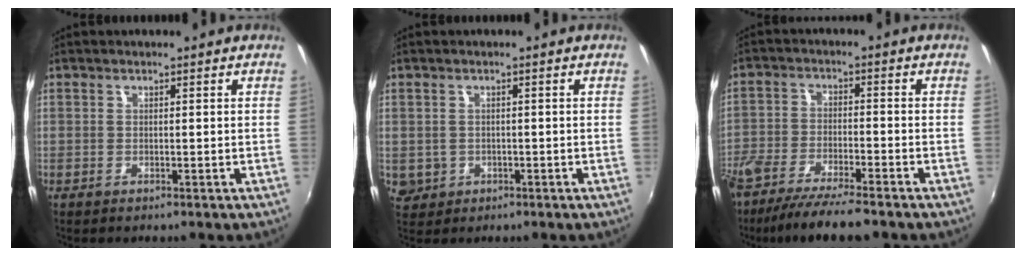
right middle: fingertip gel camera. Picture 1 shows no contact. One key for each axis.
{"total": 3.6, "fx": -0.4, "fy": 3.4, "fz": 1.2, "tx": -0.028, "ty": -0.002, "tz": 0.002}
{"total": 11.3, "fx": -9.2, "fy": 1.7, "fz": 6.2, "tx": -0.135, "ty": -0.027, "tz": -0.163}